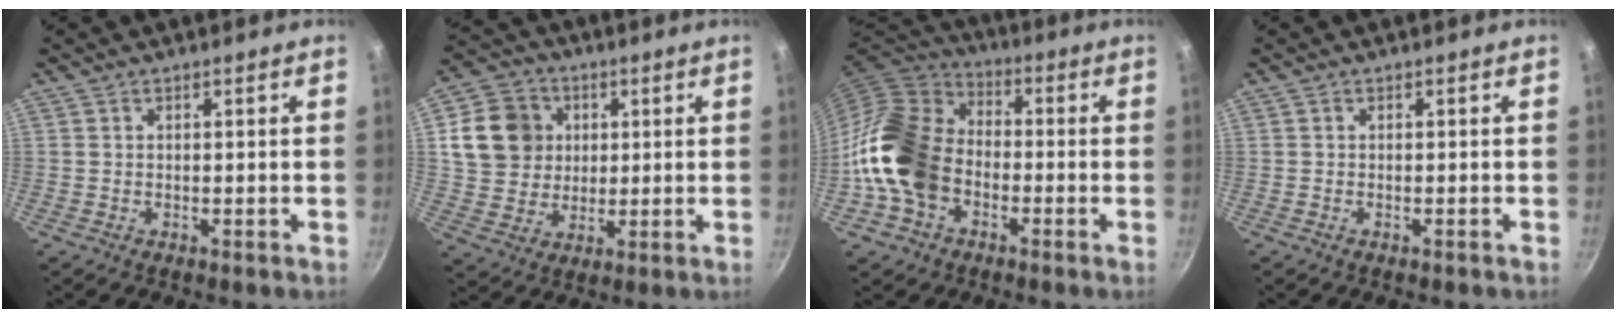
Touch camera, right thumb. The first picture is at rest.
{"total": 12.5, "force": [3.0, 11.1, 5.1], "torque": [-0.067, 0.005, 0.053]}
{"total": 17.4, "force": [-4.3, 12.9, 10.9], "torque": [-0.188, 0.048, -0.100]}
{"total": 0.0}